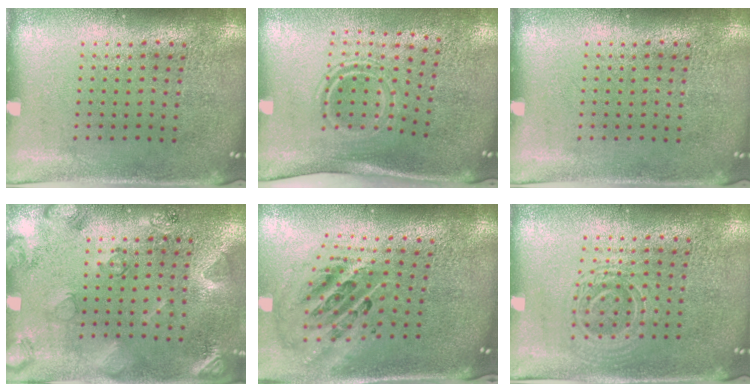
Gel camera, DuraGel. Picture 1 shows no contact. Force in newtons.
{"total": 1.7, "press": 1.1, "slide": 1.3}
{"total": 0.0}
{"total": 2.1, "press": 2.0, "slide": 0.7}
{"total": 2.7, "press": 1.9, "slide": 1.9}
{"total": 1.1, "press": 1.0, "slide": 0.3}